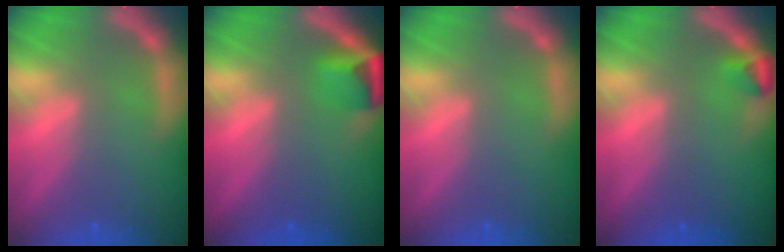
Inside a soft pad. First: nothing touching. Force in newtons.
{"total": 3.4}
{"total": 0.0}
{"total": 1.5}